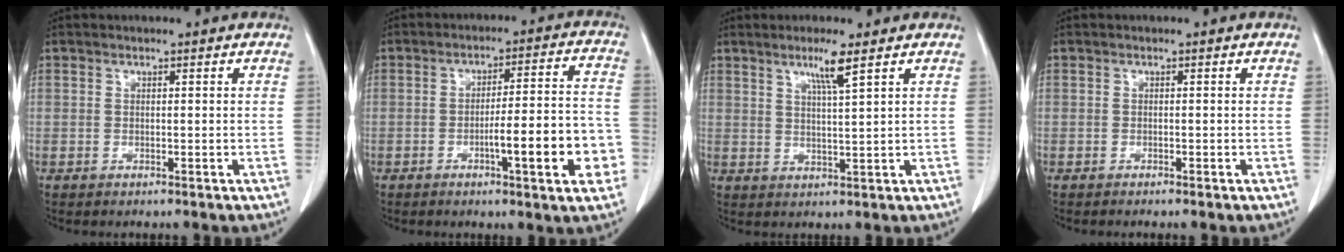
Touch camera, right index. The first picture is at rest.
{"total": 12.2, "force": [-4.0, 1.5, 11.4], "torque": [-0.151, 0.015, -0.053]}
{"total": 4.2, "force": [2.5, -0.6, 3.3], "torque": [-0.064, -0.006, 0.048]}
{"total": 0.6, "force": [-0.5, -0.1, 0.3], "torque": [-0.007, 0.000, -0.010]}